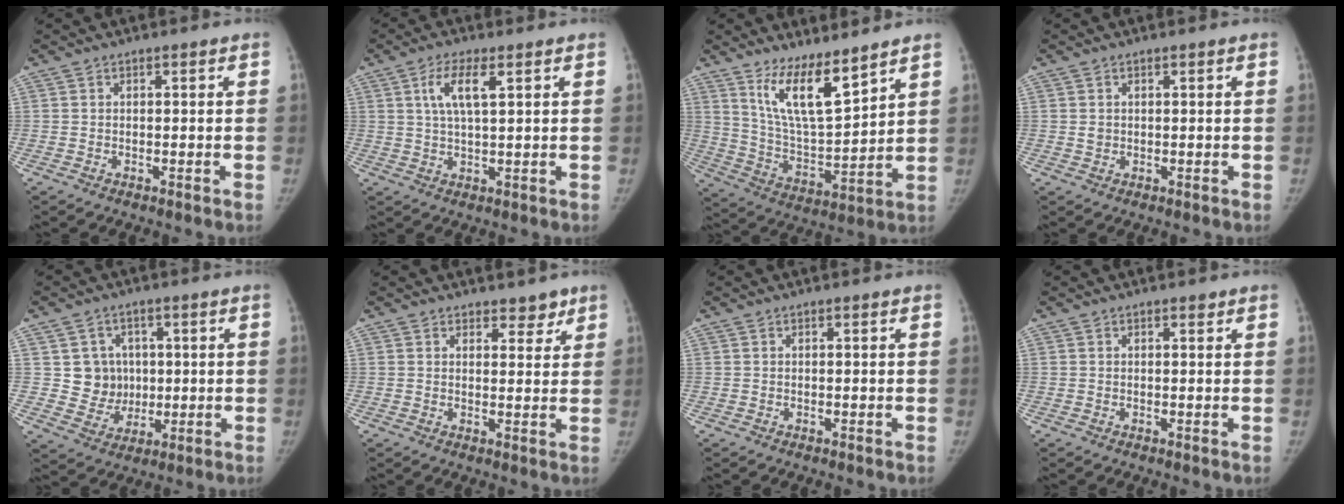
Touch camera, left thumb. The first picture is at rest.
{"total": 6.1, "force": [2.4, 1.8, 5.3], "torque": [-0.105, -0.004, 0.047]}
{"total": 12.1, "force": [8.6, 3.0, 8.0], "torque": [-0.126, -0.073, 0.174]}
{"total": 1.1, "force": [0.2, 1.0, 0.5], "torque": [-0.003, 0.001, 0.005]}
{"total": 7.8, "force": [1.1, 7.5, 2.0], "torque": [0.009, 0.004, 0.025]}
{"total": 3.3, "force": [2.6, 1.8, 1.0], "torque": [0.013, -0.015, 0.035]}
{"total": 0.0}
{"total": 0.6, "force": [0.4, 0.3, 0.2], "torque": [-0.002, -0.003, 0.005]}